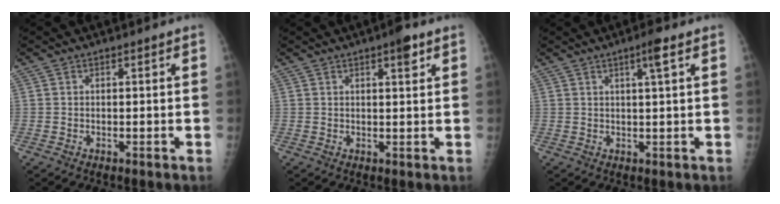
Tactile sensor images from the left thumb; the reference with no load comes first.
{"total": 3.2, "force": [1.8, 0.9, 2.5], "torque": [-0.029, -0.006, 0.022]}
{"total": 3.3, "force": [1.5, 0.0, 2.9], "torque": [-0.050, -0.004, 0.026]}